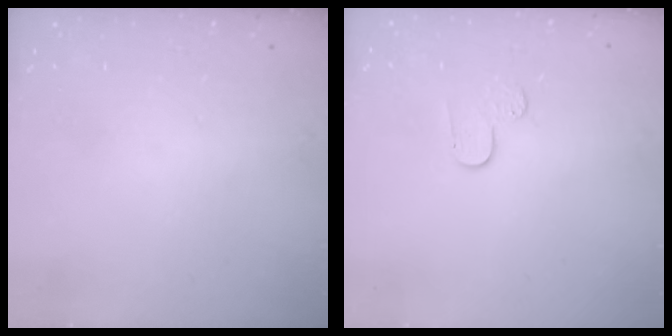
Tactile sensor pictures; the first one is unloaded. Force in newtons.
{"total": 3.8, "press": 3.8, "slide": 0.4}